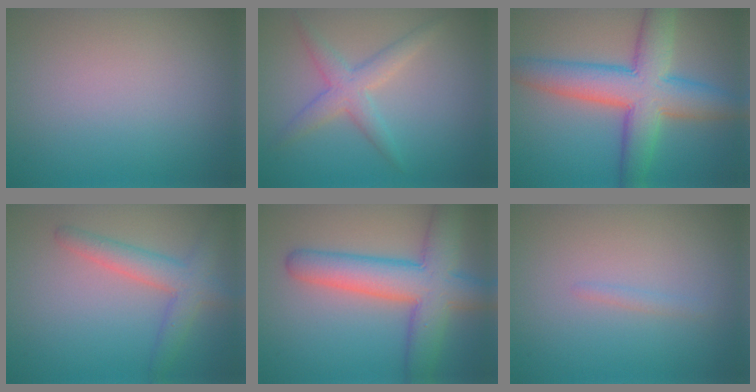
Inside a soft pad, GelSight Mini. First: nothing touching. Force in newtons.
{"total": 3.0, "press": 3.0, "slide": 0.1}
{"total": 8.9, "press": 8.9, "slide": 0.6}
{"total": 3.6, "press": 3.5, "slide": 0.2}
{"total": 7.9, "press": 7.9, "slide": 0.4}
{"total": 0.7, "press": 0.7, "slide": 0.1}